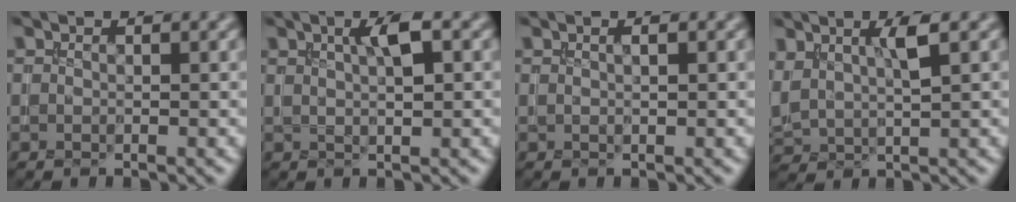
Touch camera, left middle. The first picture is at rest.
{"total": 2.9, "force": [1.0, 0.6, 2.6], "torque": [-0.042, 0.003, 0.017]}
{"total": 0.9, "force": [0.3, 0.2, 0.8], "torque": [-0.014, 0.000, 0.005]}
{"total": 3.3, "force": [1.5, 1.0, 2.8], "torque": [-0.066, 0.002, 0.032]}